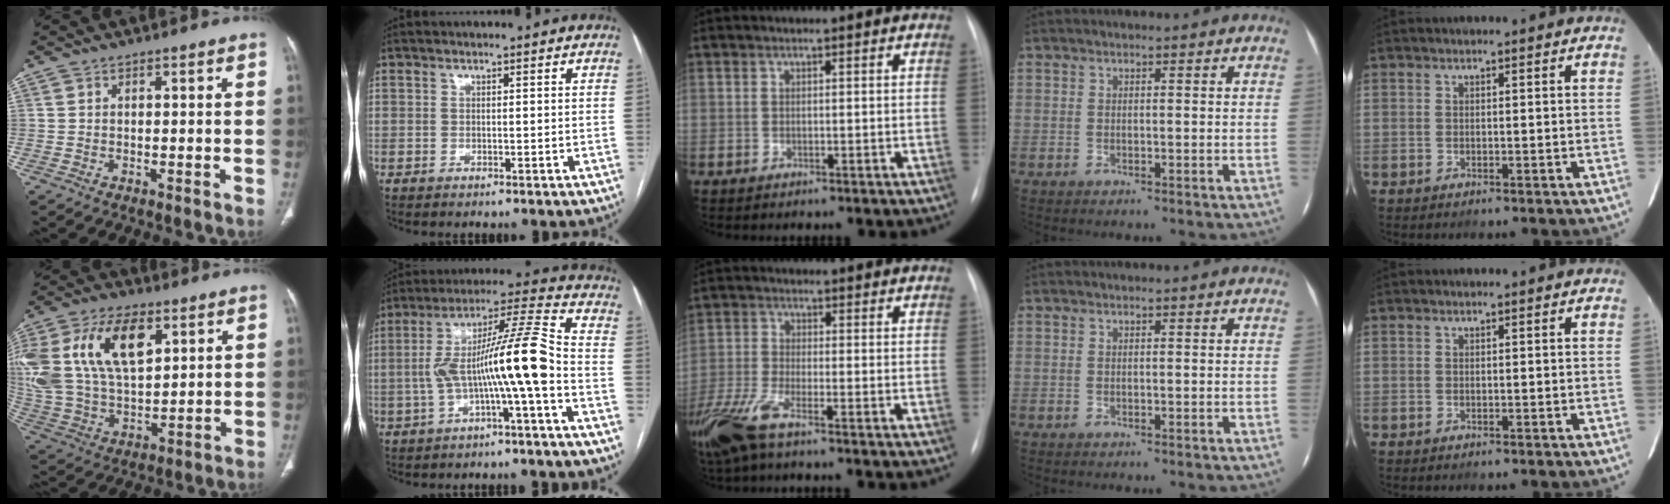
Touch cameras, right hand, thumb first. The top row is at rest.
{"thumb": {"total": 25.2, "force": [9.0, 14.3, 18.7], "torque": [-0.409, 0.006, 0.173]}, "index": {"total": 12.6, "force": [-2.8, -0.4, 12.3], "torque": [-0.221, 0.033, -0.051]}, "middle": {"total": 8.2, "force": [-5.5, 1.4, 6.0], "torque": [-0.136, -0.016, -0.112]}}